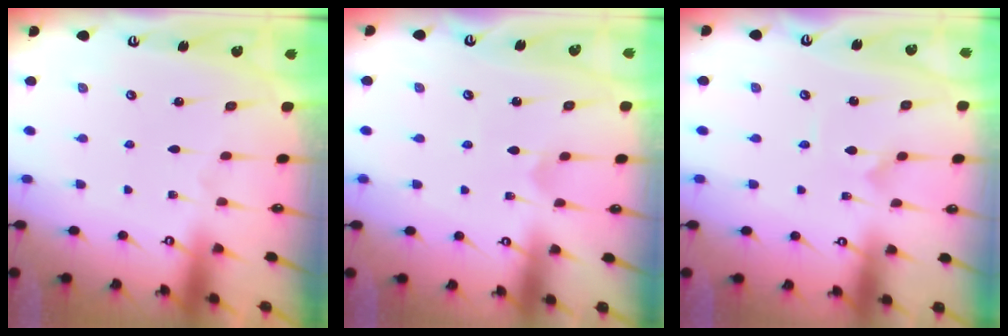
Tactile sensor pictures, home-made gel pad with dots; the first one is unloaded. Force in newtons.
{"total": 2.9, "press": 2.9, "slide": 0.3}
{"total": 0.7, "press": 0.7, "slide": 0.1}